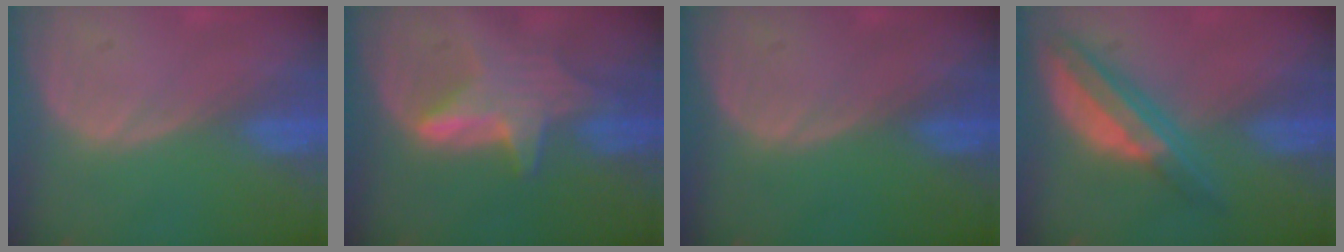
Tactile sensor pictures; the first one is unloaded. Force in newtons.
{"total": 6.3, "press": 6.1, "slide": 1.7}
{"total": 0.0}
{"total": 6.8, "press": 5.6, "slide": 3.8}